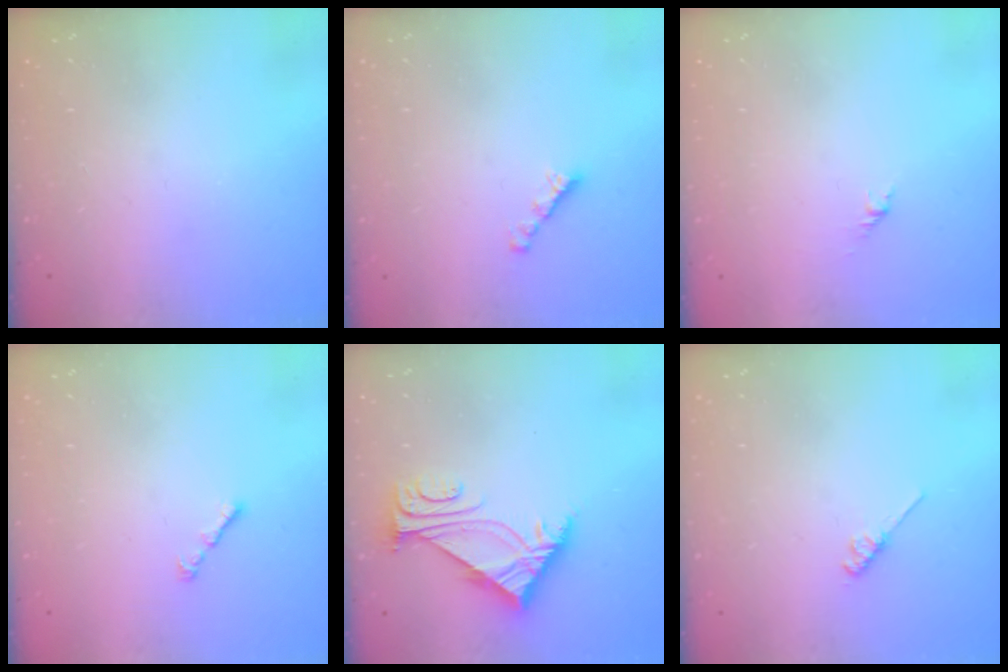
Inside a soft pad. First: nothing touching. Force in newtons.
{"total": 2.7, "press": 2.7, "slide": 0.2}
{"total": 1.7, "press": 1.6, "slide": 0.7}
{"total": 0.9, "press": 0.8, "slide": 0.5}
{"total": 6.2, "press": 6.2, "slide": 0.7}
{"total": 3.3, "press": 3.2, "slide": 0.5}